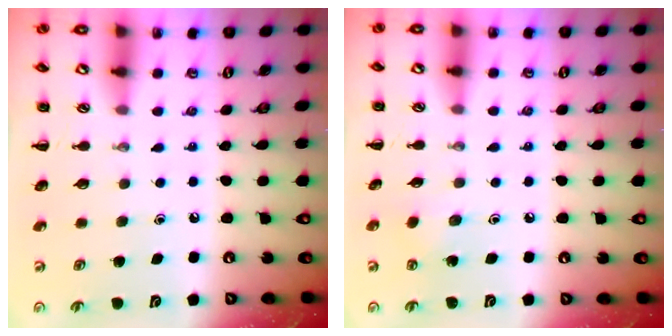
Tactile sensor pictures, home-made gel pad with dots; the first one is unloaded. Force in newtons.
{"total": 2.6, "press": 2.4, "slide": 0.8}